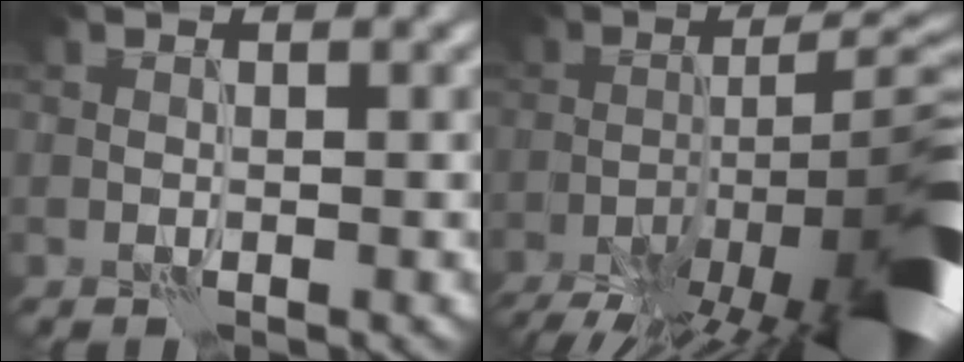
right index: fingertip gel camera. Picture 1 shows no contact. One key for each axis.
{"total": 14.3, "fx": -8.3, "fy": 3.9, "fz": 11.0, "tx": -0.159, "ty": 0.008, "tz": -0.133}